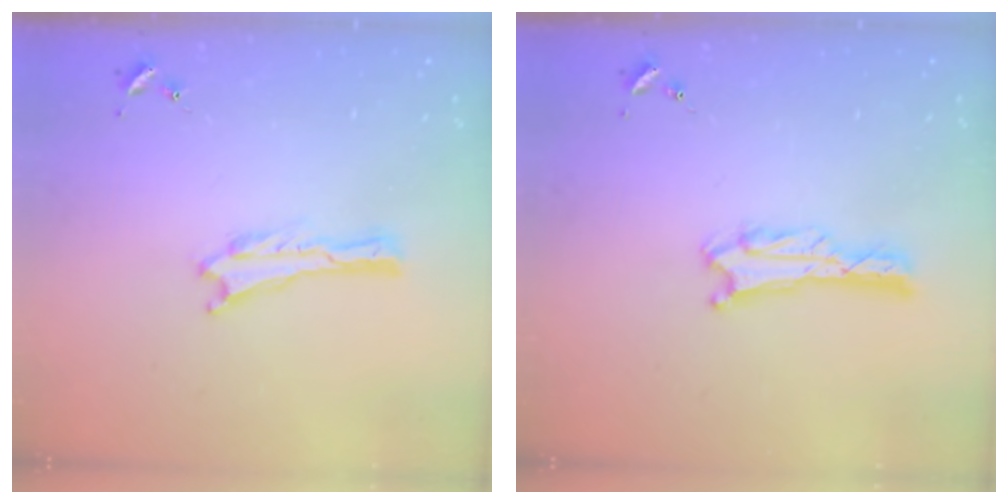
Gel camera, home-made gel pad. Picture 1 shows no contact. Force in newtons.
{"total": 1.4, "press": 1.4, "slide": 0.1}